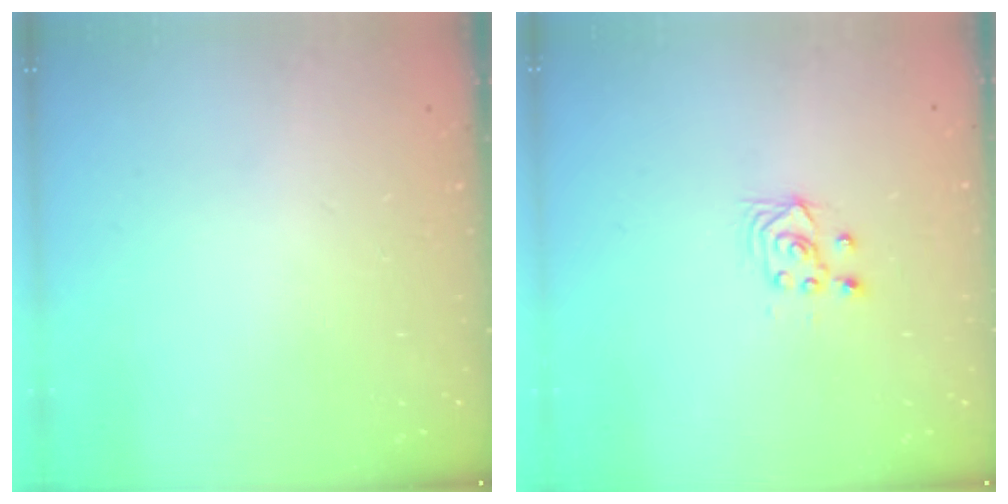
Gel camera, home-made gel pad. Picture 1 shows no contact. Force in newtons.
{"total": 3.6, "press": 3.3, "slide": 1.5}